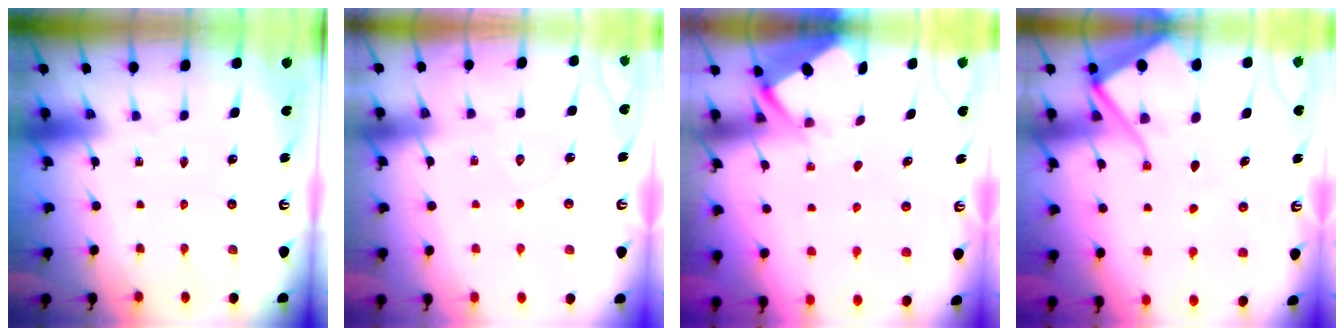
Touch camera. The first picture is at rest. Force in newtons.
{"total": 6.1, "press": 6.0, "slide": 0.7}
{"total": 2.6, "press": 2.6, "slide": 0.3}
{"total": 9.5, "press": 9.4, "slide": 1.2}